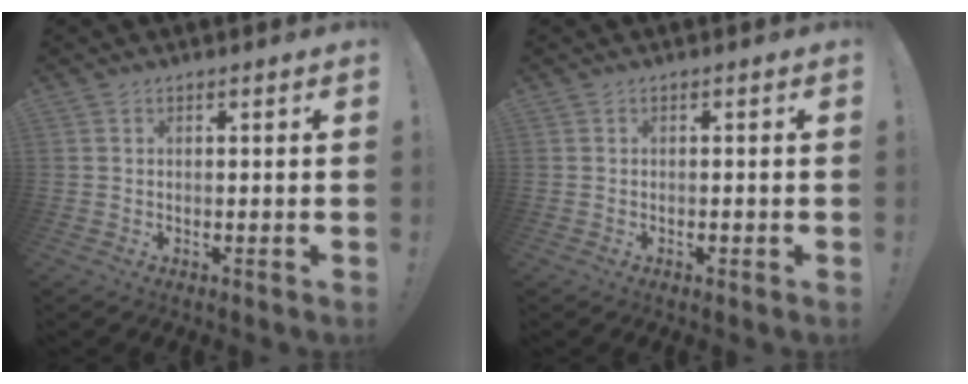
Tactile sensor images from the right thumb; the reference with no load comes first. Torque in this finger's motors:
{"motor_torque": [0.29, -0.06, 0.32, -0.35, 0.01]}